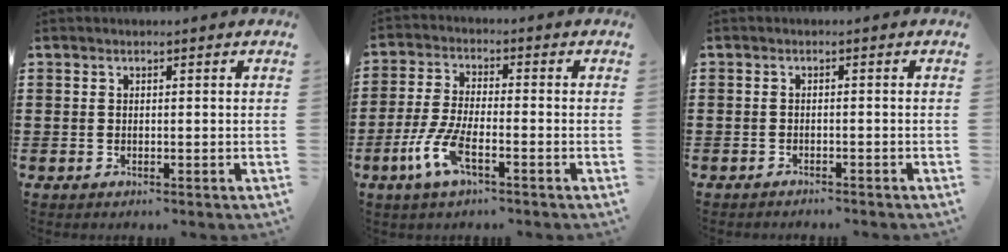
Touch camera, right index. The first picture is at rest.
{"total": 6.7, "force": [-3.4, 1.7, 5.5], "torque": [-0.138, -0.018, -0.068]}
{"total": 1.2, "force": [-1.2, 0.0, -0.1], "torque": [-0.001, 0.001, -0.024]}